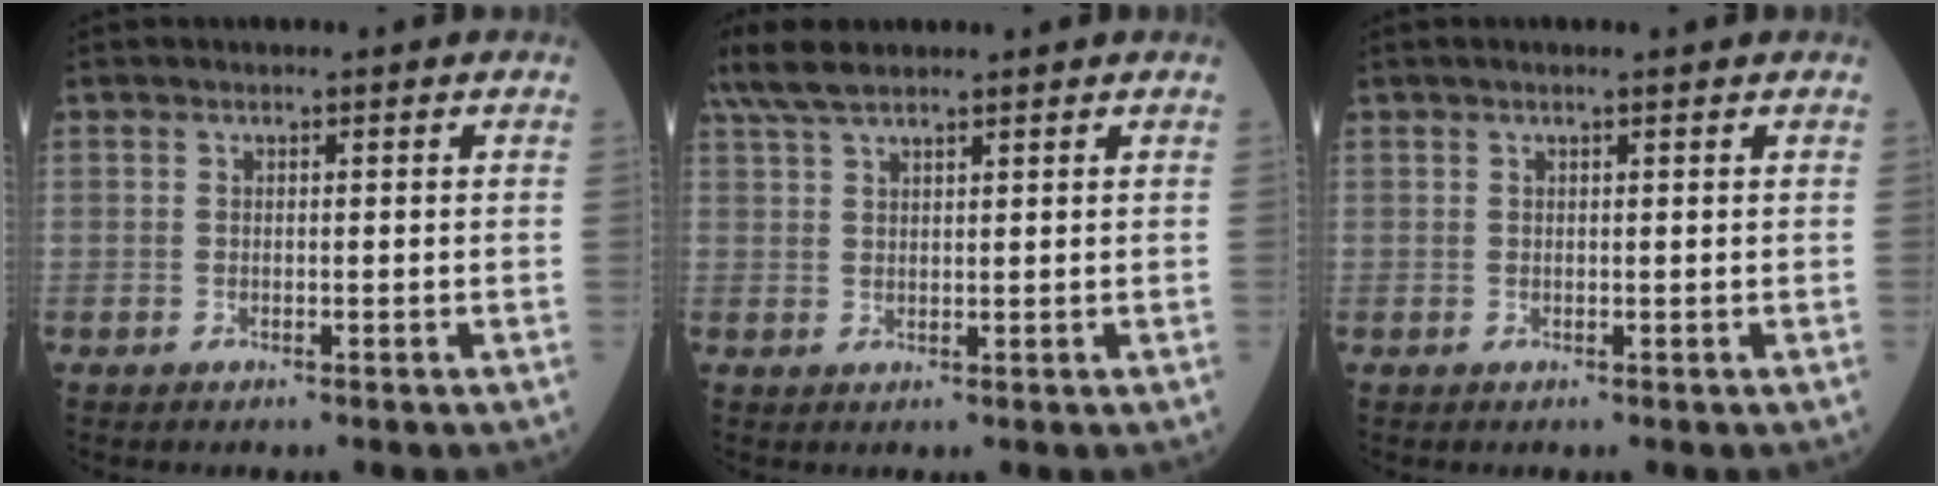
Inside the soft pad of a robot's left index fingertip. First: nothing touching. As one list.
[{"total": 6.1, "force": [5.0, 1.3, 3.3], "torque": [-0.076, 0.026, 0.100]}, {"total": 1.3, "force": [1.0, -0.1, 0.8], "torque": [-0.014, 0.007, 0.017]}]